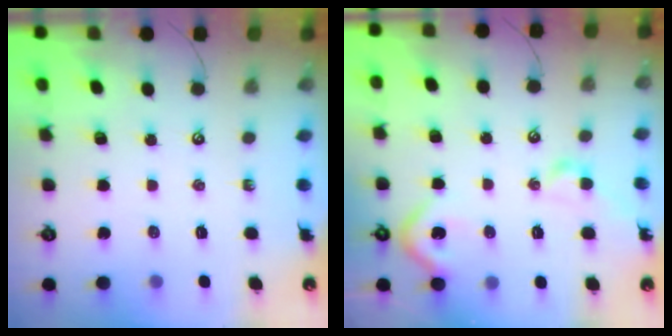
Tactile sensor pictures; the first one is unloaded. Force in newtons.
{"total": 7.6, "press": 7.5, "slide": 1.4}